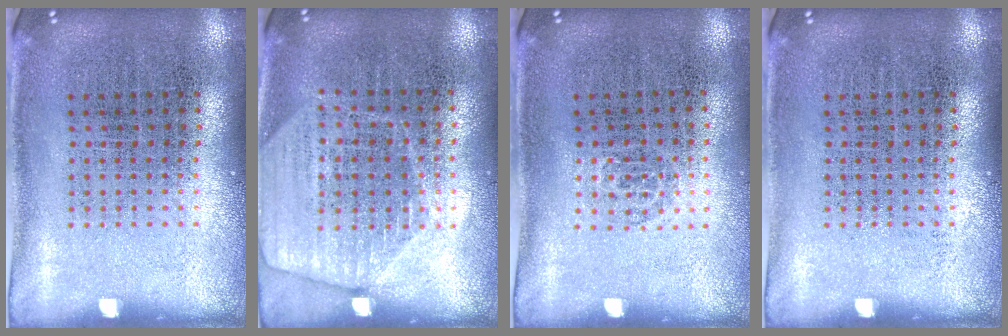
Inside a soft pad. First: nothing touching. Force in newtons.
{"total": 1.7, "press": 1.5, "slide": 0.7}
{"total": 0.6, "press": 0.4, "slide": 0.5}
{"total": 0.0}